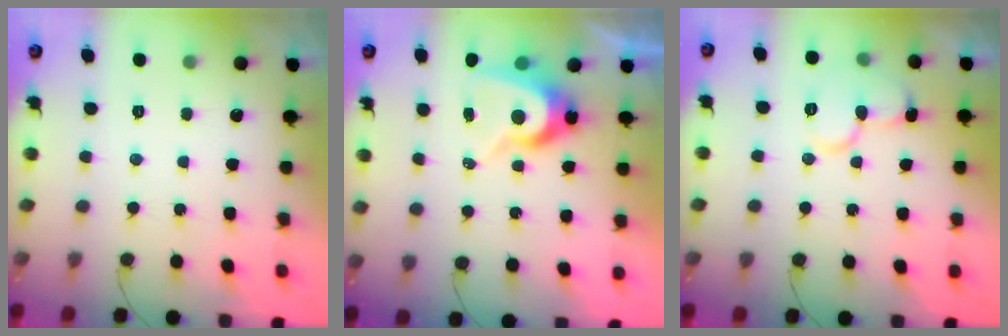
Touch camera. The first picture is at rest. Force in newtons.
{"total": 8.4, "press": 8.4, "slide": 0.5}
{"total": 10.7, "press": 10.7, "slide": 1.1}